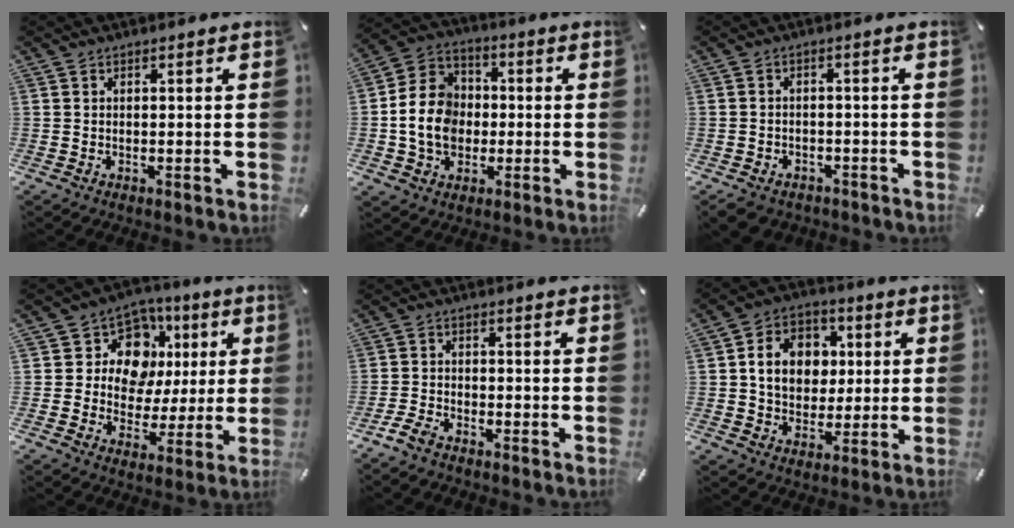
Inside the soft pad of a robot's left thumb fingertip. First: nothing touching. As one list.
[{"total": 12.4, "force": [-1.5, 10.7, 6.0], "torque": [-0.141, 0.022, -0.025]}, {"total": 4.0, "force": [-3.1, 2.4, 0.9], "torque": [-0.027, 0.013, -0.064]}, {"total": 13.1, "force": [3.3, 11.5, 5.3], "torque": [-0.080, -0.017, 0.068]}, {"total": 3.5, "force": [-3.0, 1.4, 1.2], "torque": [-0.040, 0.008, -0.062]}, {"total": 11.4, "force": [1.6, 9.7, 5.8], "torque": [-0.098, 0.011, 0.032]}]